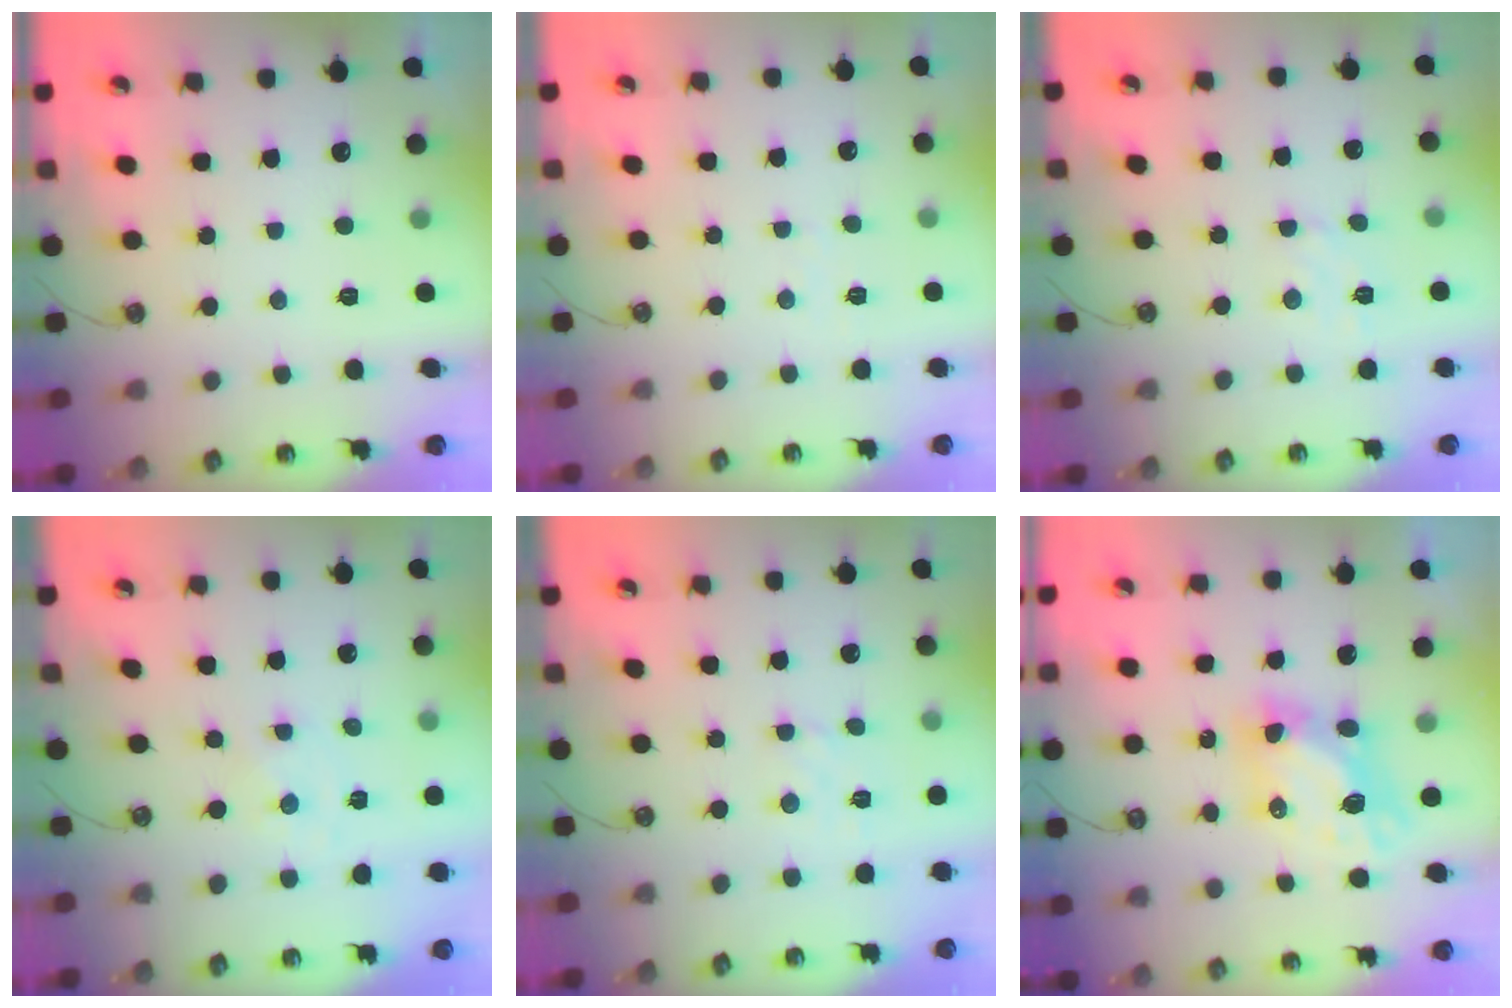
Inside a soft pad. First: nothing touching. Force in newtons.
{"total": 2.3, "press": 2.2, "slide": 0.4}
{"total": 4.3, "press": 4.3, "slide": 0.6}
{"total": 0.0}
{"total": 2.2, "press": 2.2, "slide": 0.6}
{"total": 7.8, "press": 7.8, "slide": 0.6}